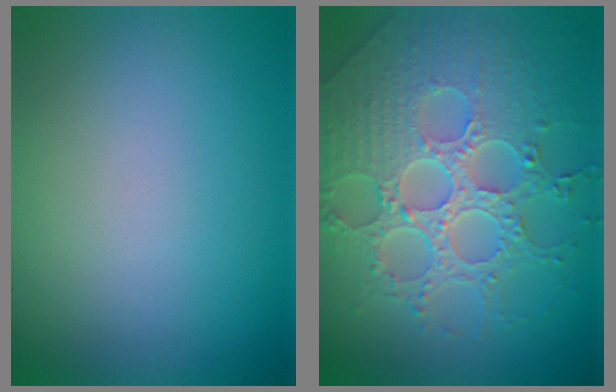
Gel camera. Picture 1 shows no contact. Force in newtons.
{"total": 8.3, "press": 6.2, "slide": 5.5}